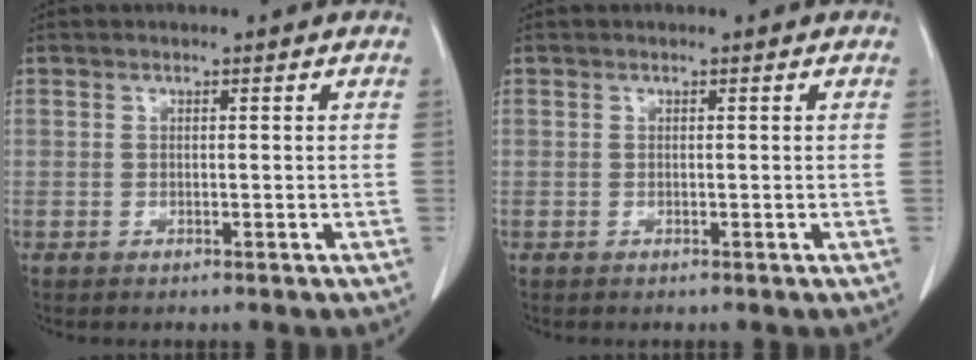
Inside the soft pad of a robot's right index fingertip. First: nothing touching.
{"total": 0.0}